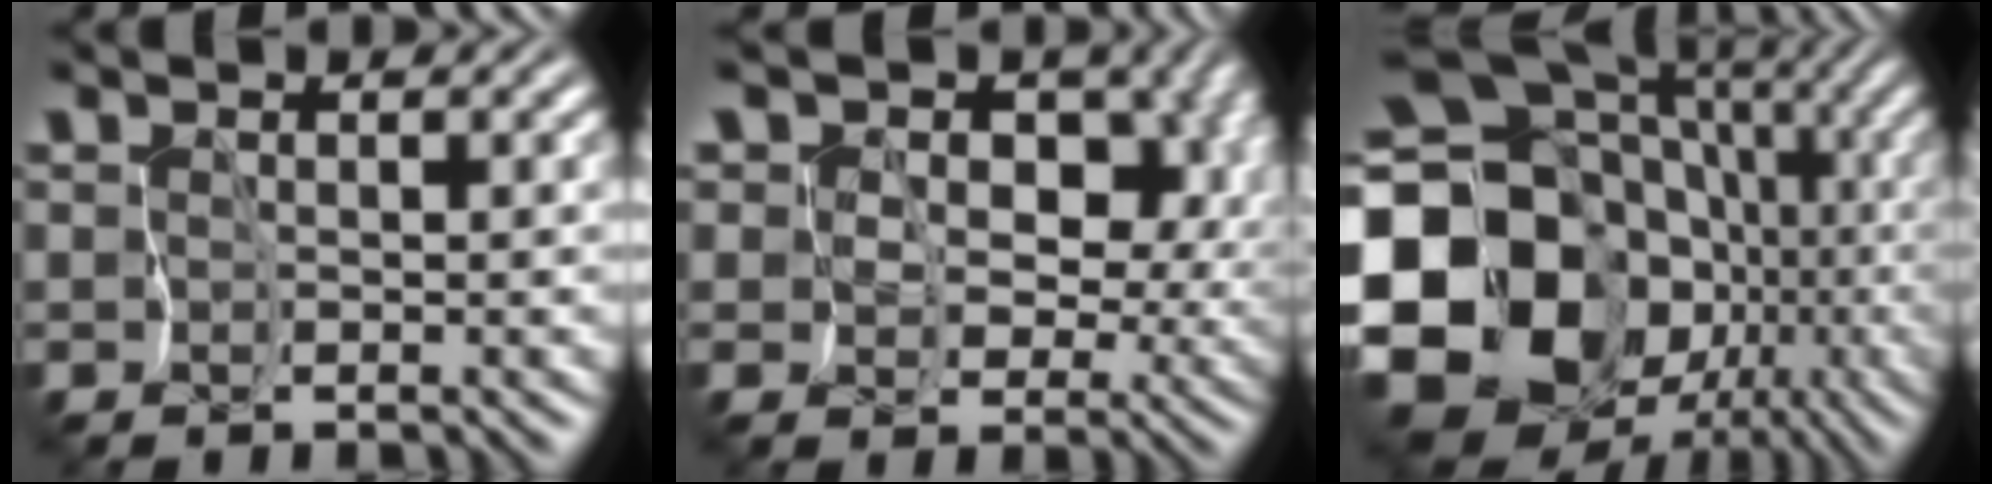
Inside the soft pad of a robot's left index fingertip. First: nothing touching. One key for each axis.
{"total": 12.4, "fx": 4.6, "fy": 8.7, "fz": 7.5, "tx": -0.119, "ty": 0.018, "tz": 0.060}
{"total": 22.0, "fx": -3.7, "fy": 18.6, "fz": 11.1, "tx": -0.212, "ty": -0.005, "tz": -0.098}